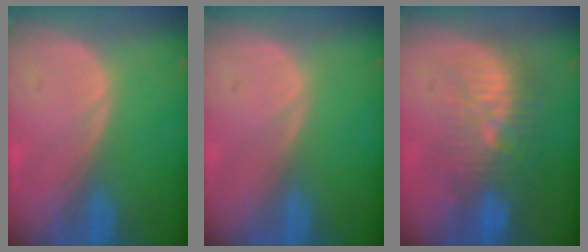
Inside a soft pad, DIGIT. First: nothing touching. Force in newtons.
{"total": 0.0}
{"total": 9.6, "press": 9.2, "slide": 2.8}